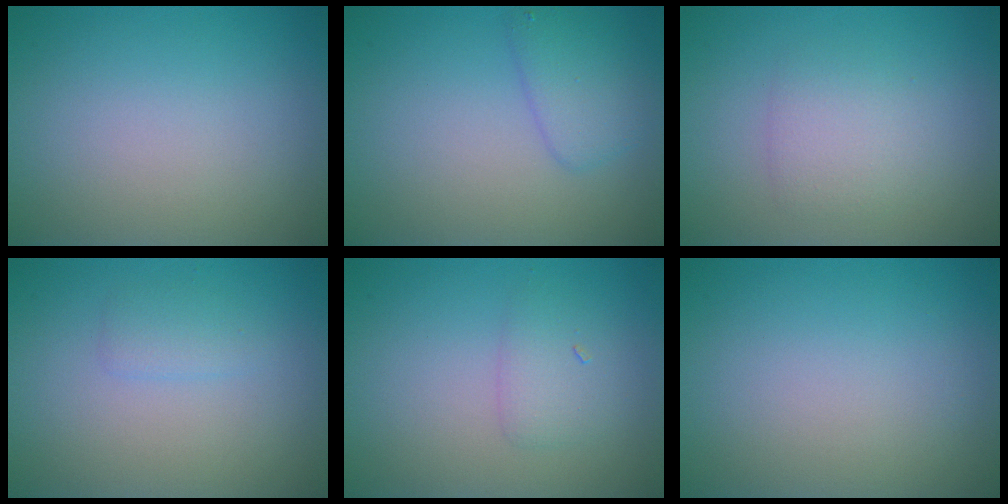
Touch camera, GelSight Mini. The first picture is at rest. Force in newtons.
{"total": 2.6, "press": 2.5, "slide": 0.2}
{"total": 2.3, "press": 2.3, "slide": 0.1}
{"total": 1.2, "press": 1.2, "slide": 0.0}
{"total": 1.7, "press": 1.7, "slide": 0.1}
{"total": 0.0}